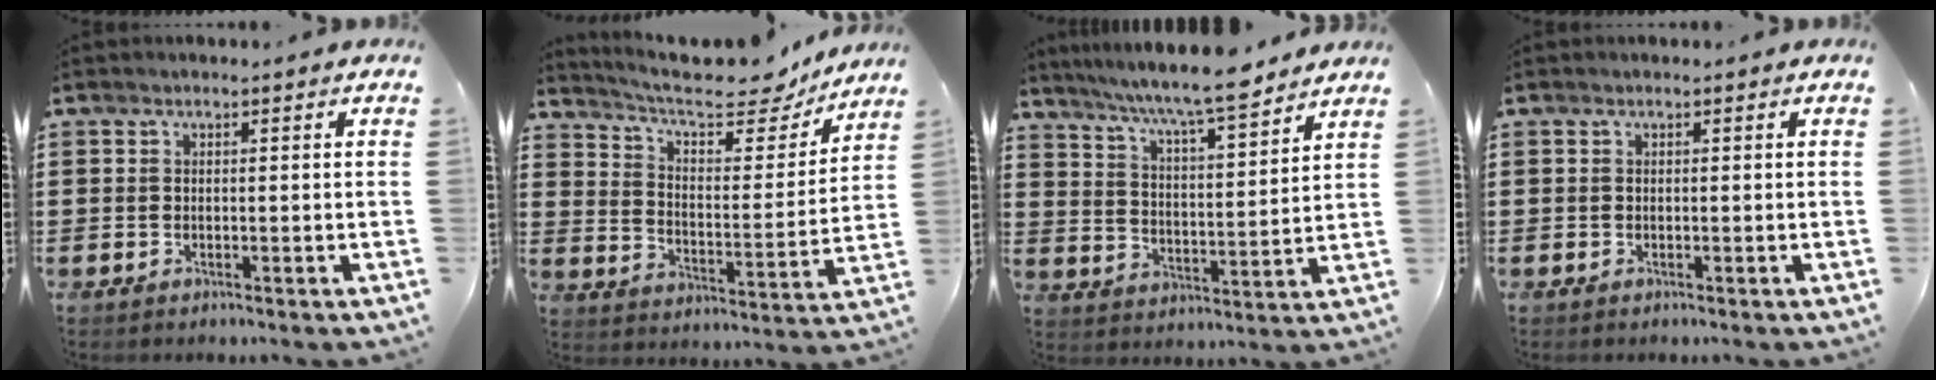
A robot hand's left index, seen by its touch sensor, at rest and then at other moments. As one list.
[{"total": 10.0, "force": [8.8, 1.7, 4.4], "torque": [-0.097, -0.064, 0.146]}, {"total": 7.5, "force": [6.7, 0.1, 3.4], "torque": [-0.090, -0.038, 0.112]}, {"total": 0.0}]